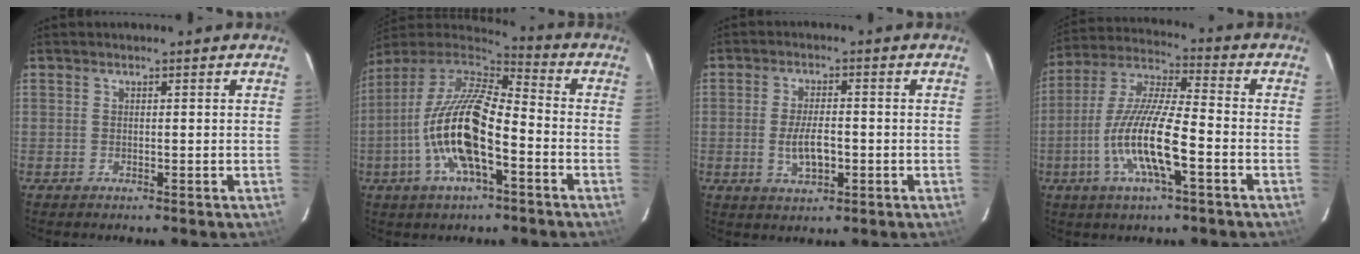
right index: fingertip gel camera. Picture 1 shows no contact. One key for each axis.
{"total": 18.0, "fx": -6.0, "fy": 6.0, "fz": 15.9, "tx": -0.308, "ty": -0.015, "tz": -0.121}
{"total": 5.9, "fx": -1.3, "fy": 2.4, "fz": 5.2, "tx": -0.103, "ty": -0.004, "tz": -0.019}
{"total": 14.5, "fx": -5.0, "fy": 2.6, "fz": 13.4, "tx": -0.271, "ty": -0.007, "tz": -0.101}